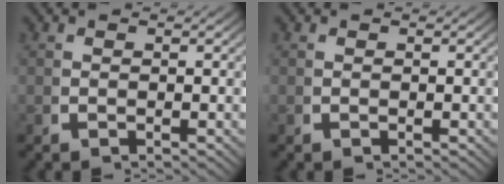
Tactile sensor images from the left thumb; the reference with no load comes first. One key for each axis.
{"total": 0.0}